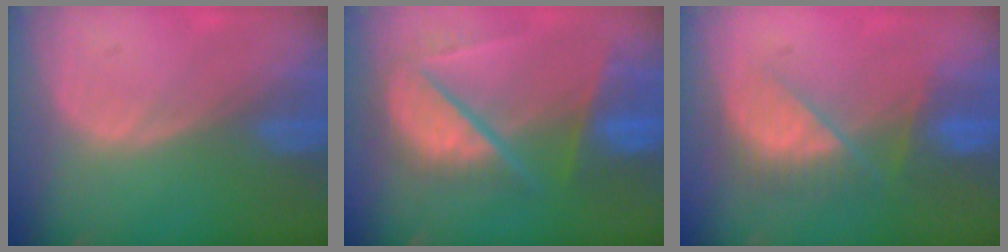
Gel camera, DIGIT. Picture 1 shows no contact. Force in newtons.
{"total": 10.3, "press": 8.6, "slide": 5.5}
{"total": 7.9, "press": 7.2, "slide": 3.1}